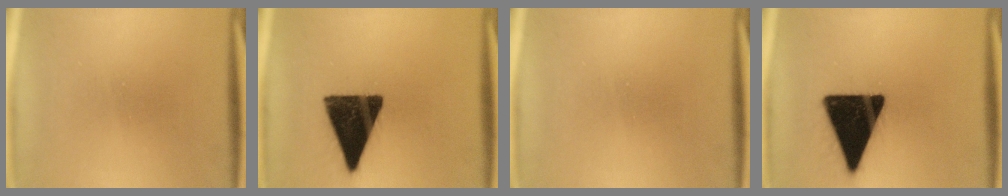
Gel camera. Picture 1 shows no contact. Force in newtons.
{"total": 15.4}
{"total": 0.0}
{"total": 19.5}